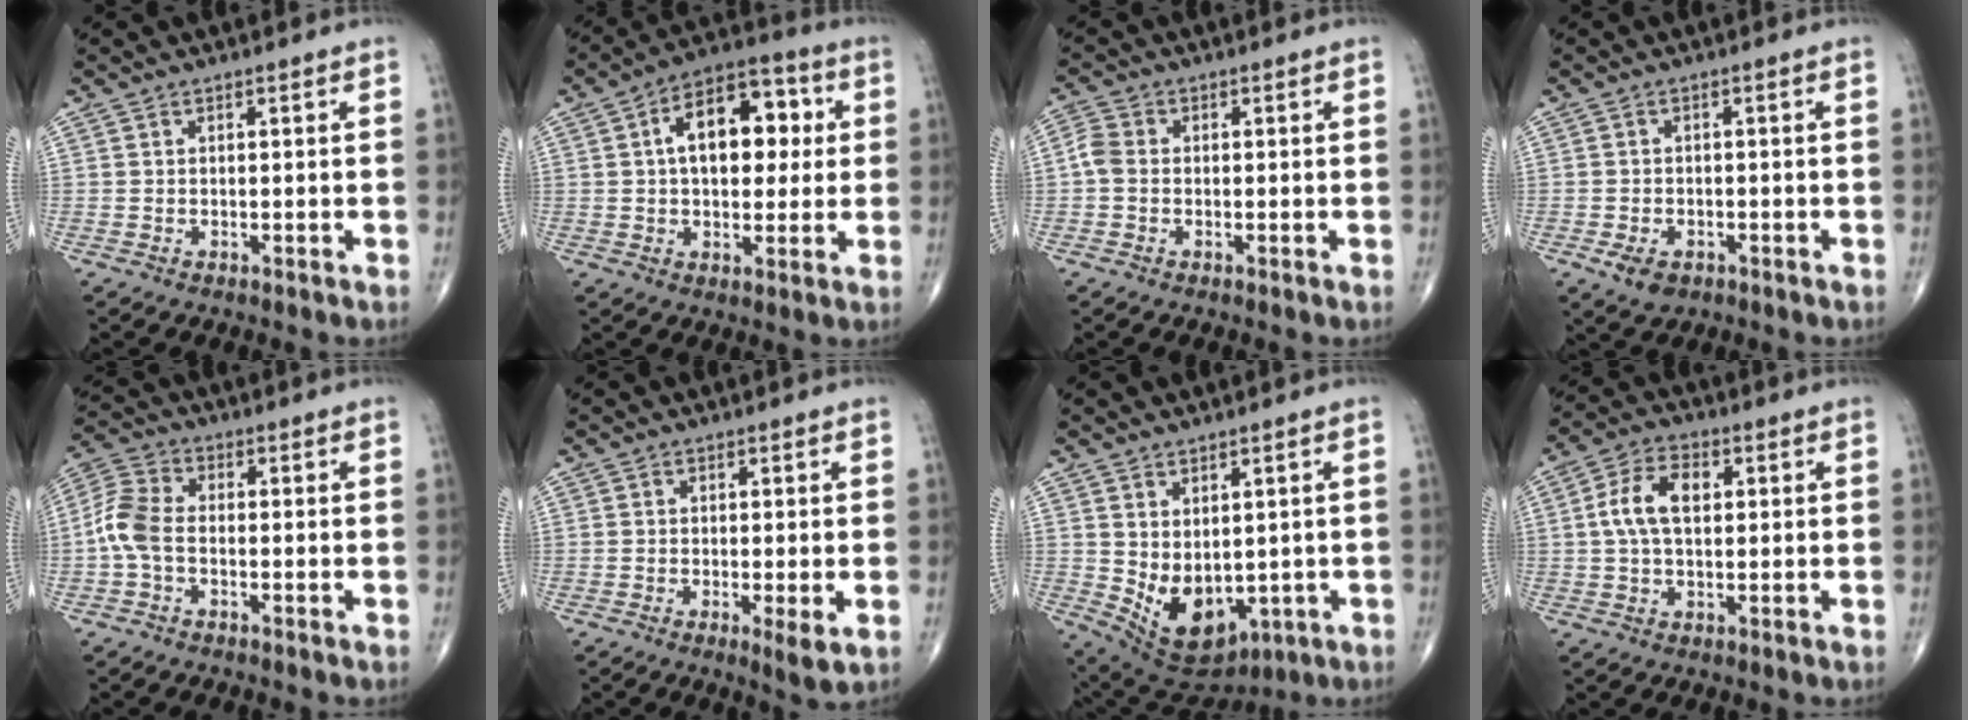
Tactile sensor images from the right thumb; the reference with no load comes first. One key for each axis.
{"total": 15.0, "fx": 2.8, "fy": 8.8, "fz": 11.9, "tx": -0.145, "ty": 0.021, "tz": 0.036}
{"total": 3.2, "fx": -0.4, "fy": 2.5, "fz": 1.9, "tx": -0.040, "ty": 0.008, "tz": -0.017}
{"total": 4.0, "fx": -1.8, "fy": 2.6, "fz": 2.4, "tx": -0.040, "ty": 0.004, "tz": -0.025}
{"total": 6.6, "fx": -1.3, "fy": 3.9, "fz": 5.2, "tx": -0.119, "ty": 0.020, "tz": -0.039}
{"total": 3.5, "fx": -0.8, "fy": 0.6, "fz": 3.4, "tx": -0.061, "ty": -0.014, "tz": -0.016}
{"total": 11.1, "fx": -0.6, "fy": 7.2, "fz": 8.4, "tx": -0.115, "ty": -0.012, "tz": 0.025}
{"total": 8.3, "fx": 1.3, "fy": 4.9, "fz": 6.6, "tx": -0.124, "ty": 0.017, "tz": 0.020}